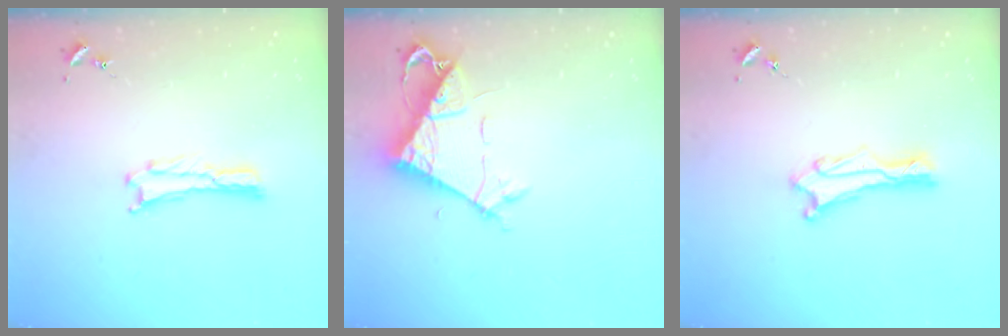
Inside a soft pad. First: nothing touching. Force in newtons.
{"total": 7.3, "press": 7.3, "slide": 0.3}
{"total": 1.3, "press": 1.2, "slide": 0.1}